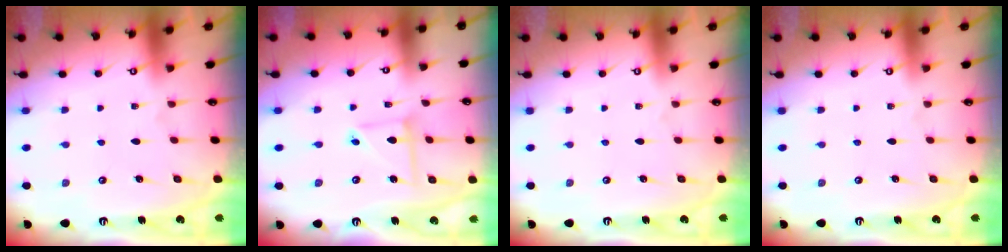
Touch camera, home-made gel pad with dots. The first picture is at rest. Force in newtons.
{"total": 6.3, "press": 6.3, "slide": 0.5}
{"total": 0.0}
{"total": 0.0}